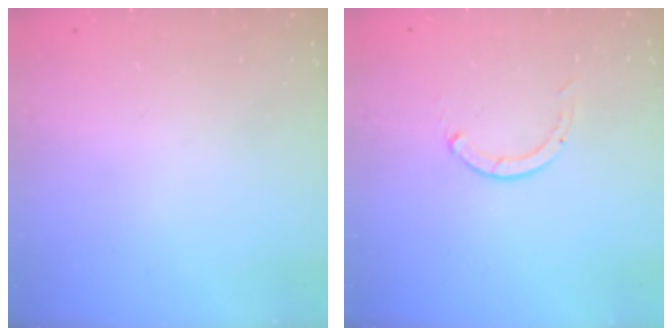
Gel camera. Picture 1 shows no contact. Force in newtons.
{"total": 0.0}